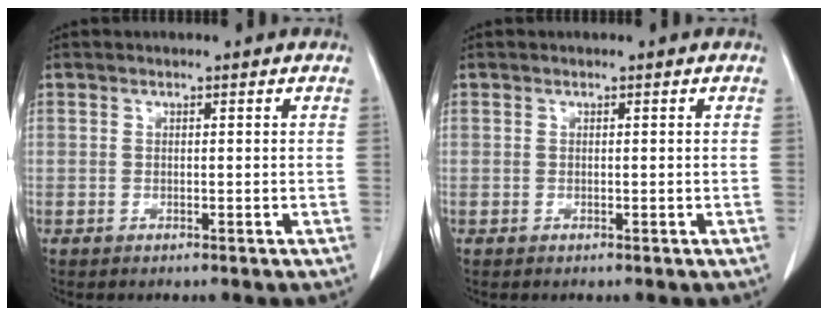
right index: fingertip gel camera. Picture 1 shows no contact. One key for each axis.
{"total": 0.0}